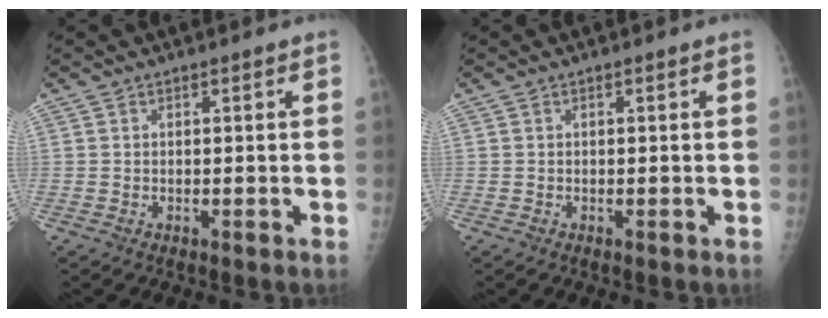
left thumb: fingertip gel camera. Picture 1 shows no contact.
{"total": 0.0}